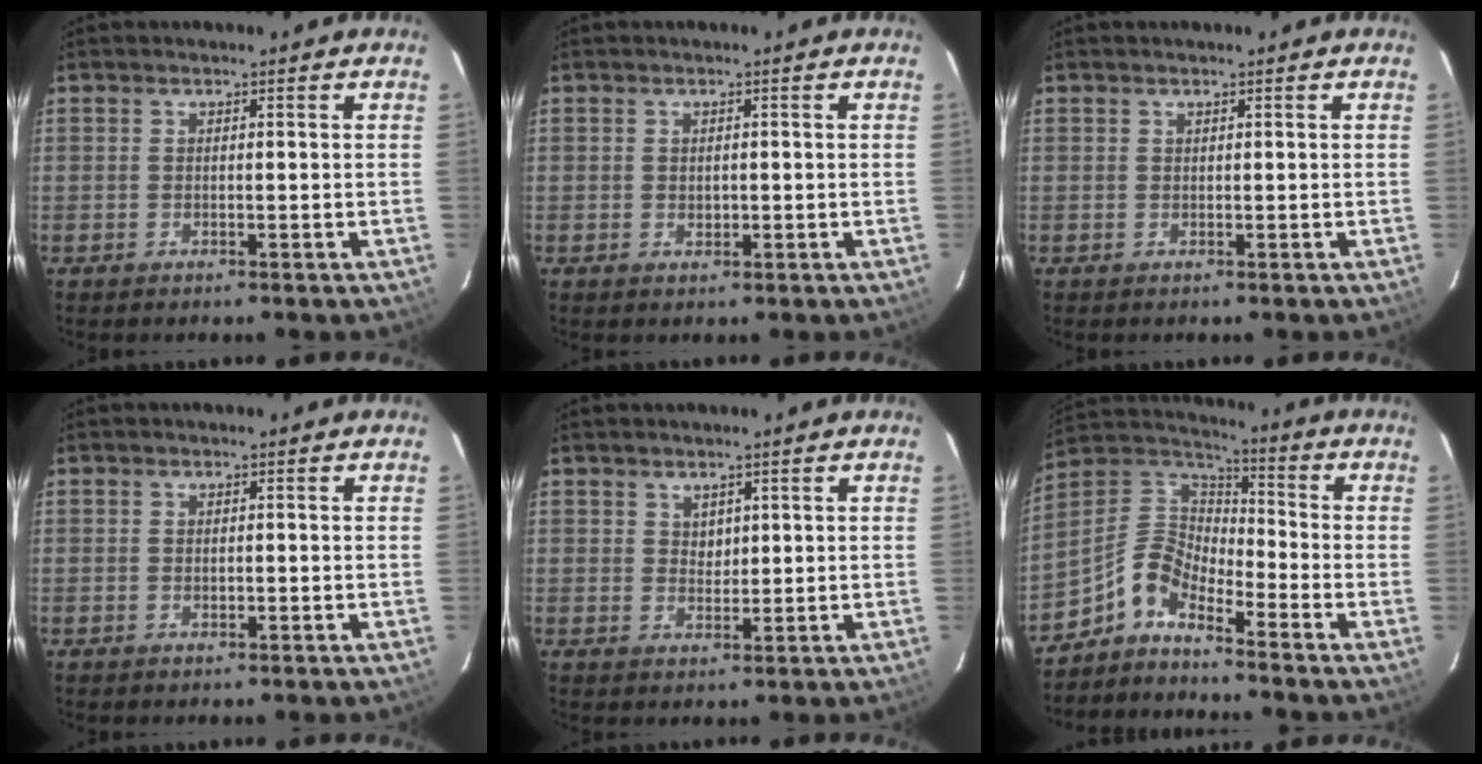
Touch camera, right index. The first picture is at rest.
{"total": 1.5, "force": [-0.1, 1.1, 0.9], "torque": [-0.014, 0.002, 0.000]}
{"total": 0.0}
{"total": 0.9, "force": [0.0, 0.6, 0.6], "torque": [-0.011, 0.002, 0.001]}
{"total": 2.1, "force": [1.3, 1.5, 0.5], "torque": [-0.004, 0.002, 0.026]}
{"total": 7.6, "force": [-5.7, 3.3, 3.8], "torque": [-0.093, 0.035, -0.132]}